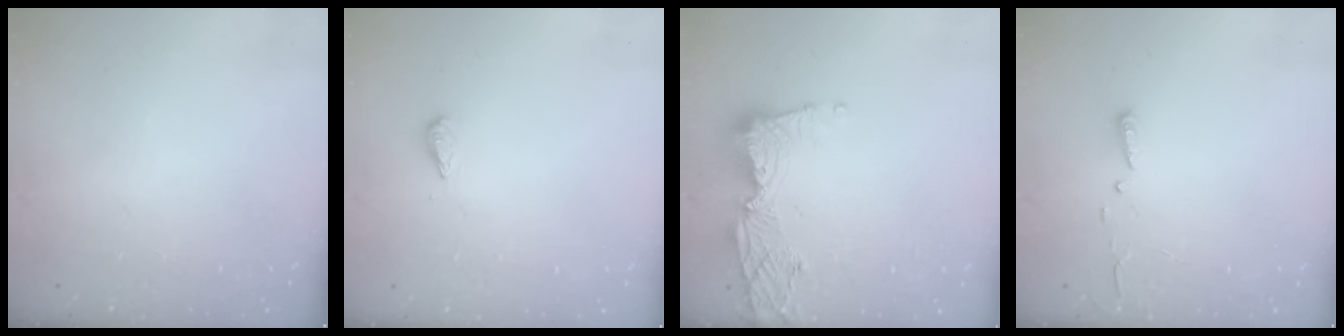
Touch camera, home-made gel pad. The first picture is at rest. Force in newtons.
{"total": 2.9, "press": 2.9, "slide": 0.4}
{"total": 12.9, "press": 12.8, "slide": 1.6}
{"total": 3.0, "press": 2.9, "slide": 0.3}